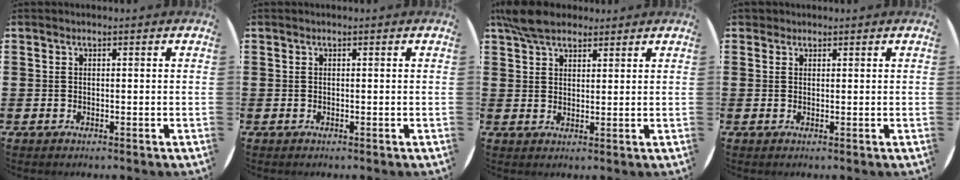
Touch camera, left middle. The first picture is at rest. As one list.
[{"total": 0.0}, {"total": 6.0, "force": [5.0, 2.3, 2.4], "torque": [-0.052, -0.003, 0.094]}, {"total": 0.9, "force": [0.8, 0.4, -0.1], "torque": [0.008, 0.000, 0.014]}]